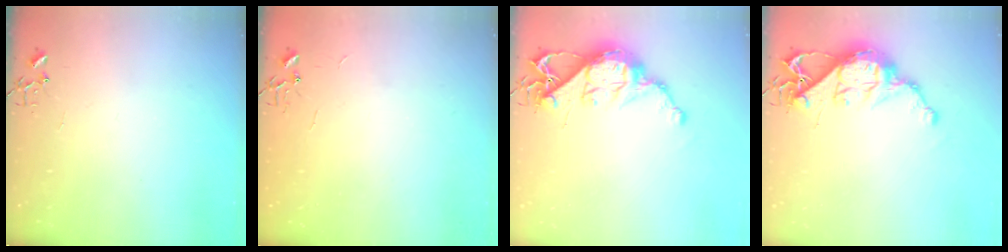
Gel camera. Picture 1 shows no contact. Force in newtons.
{"total": 2.2, "press": 2.2, "slide": 0.3}
{"total": 12.8, "press": 12.7, "slide": 1.0}
{"total": 12.8, "press": 12.7, "slide": 1.0}